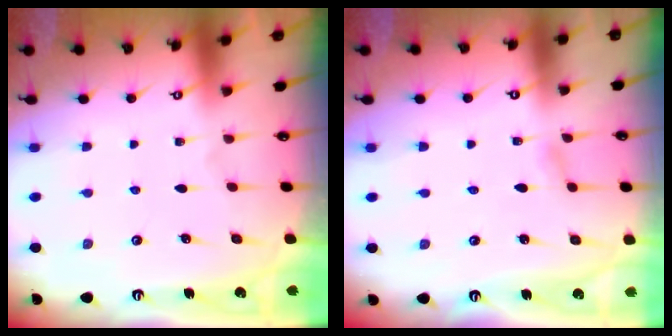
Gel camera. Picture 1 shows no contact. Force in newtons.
{"total": 2.1, "press": 2.1, "slide": 0.3}